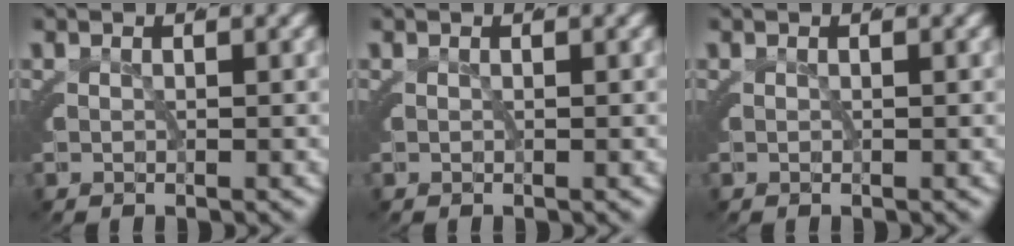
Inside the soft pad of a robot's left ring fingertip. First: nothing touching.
{"total": 0.0}
{"total": 0.0}